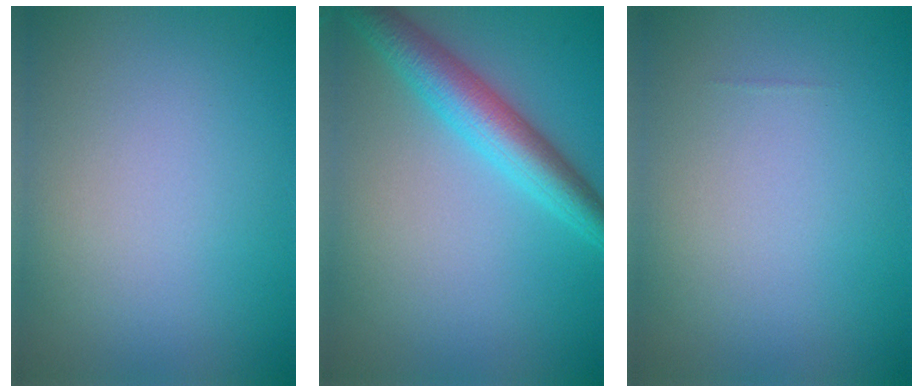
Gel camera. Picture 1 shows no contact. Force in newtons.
{"total": 5.2, "press": 5.2, "slide": 0.1}
{"total": 0.0}